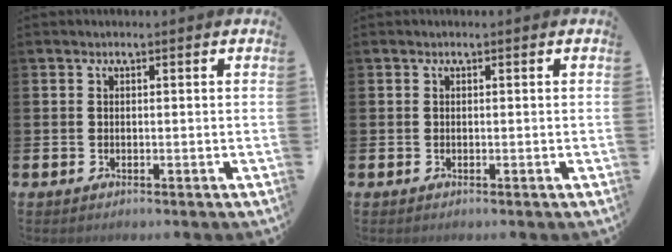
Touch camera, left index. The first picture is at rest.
{"total": 0.0}